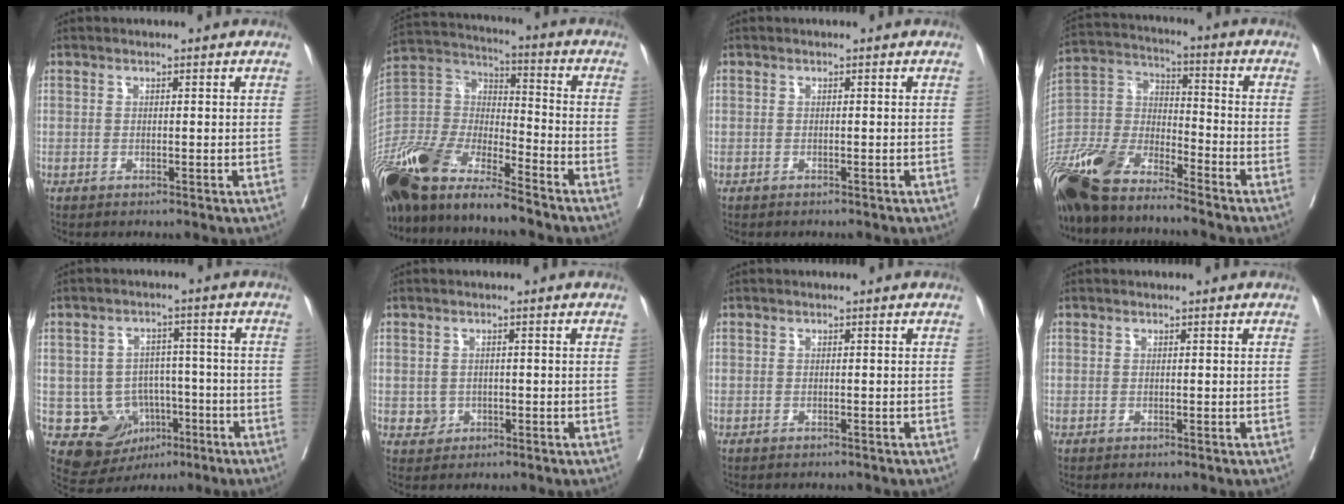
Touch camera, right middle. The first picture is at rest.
{"total": 20.1, "force": [-16.3, 4.3, 11.0], "torque": [-0.250, -0.028, -0.316]}
{"total": 1.3, "force": [-1.2, 0.6, 0.2], "torque": [-0.012, 0.001, -0.017]}
{"total": 16.7, "force": [-14.3, 3.6, 7.8], "torque": [-0.169, -0.004, -0.283]}
{"total": 8.5, "force": [-2.9, 7.6, 2.5], "torque": [-0.032, 0.020, -0.032]}
{"total": 1.9, "force": [-0.5, 1.8, 0.5], "torque": [-0.004, 0.005, -0.002]}
{"total": 1.4, "force": [-1.3, 0.6, 0.2], "torque": [-0.011, 0.000, -0.018]}
{"total": 0.0}